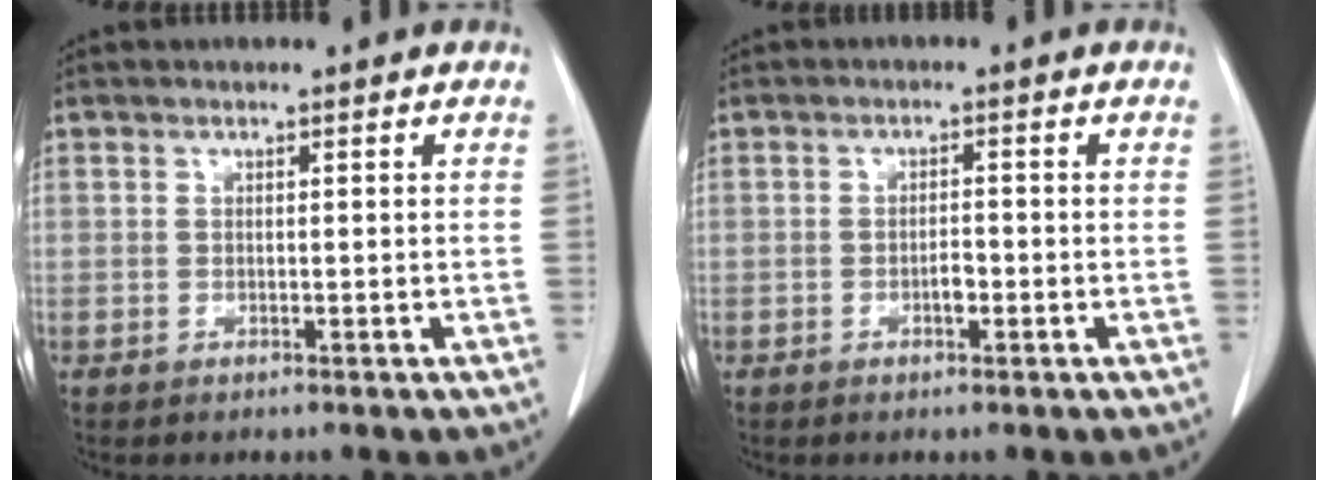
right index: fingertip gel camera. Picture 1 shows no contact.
{"total": 1.8, "force": [-0.7, 0.7, 1.5], "torque": [-0.025, 0.003, -0.013]}